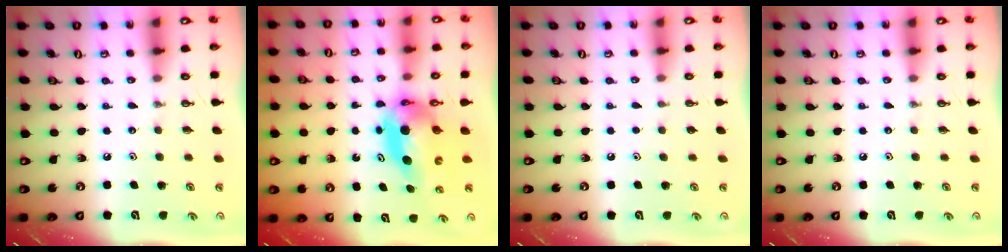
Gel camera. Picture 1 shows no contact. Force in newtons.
{"total": 7.1, "press": 7.1, "slide": 0.7}
{"total": 0.9, "press": 0.1, "slide": 0.9}
{"total": 0.0}